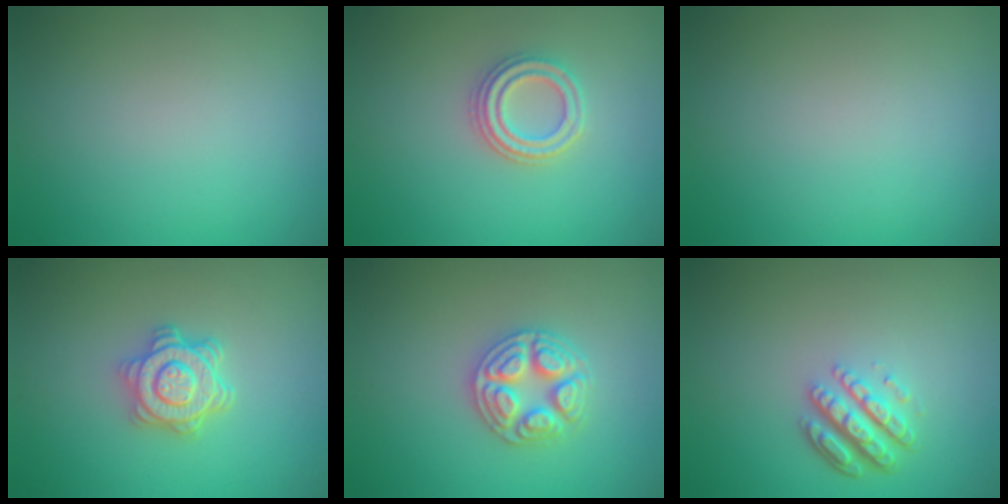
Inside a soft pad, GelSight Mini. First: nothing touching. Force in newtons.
{"total": 2.7, "press": 2.6, "slide": 1.0}
{"total": 0.0}
{"total": 4.3, "press": 3.6, "slide": 2.3}
{"total": 4.4, "press": 4.4, "slide": 0.5}
{"total": 4.4, "press": 3.3, "slide": 3.0}